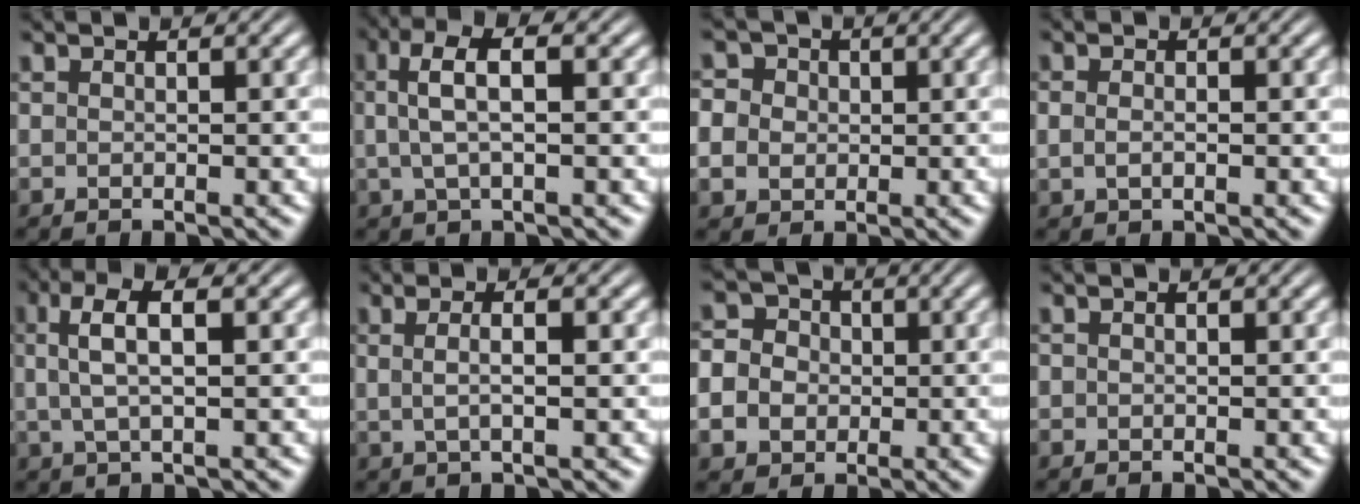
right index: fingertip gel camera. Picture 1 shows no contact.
{"total": 5.3, "force": [1.6, 2.1, 4.6], "torque": [-0.089, 0.015, 0.022]}
{"total": 6.5, "force": [0.5, 5.9, 2.7], "torque": [-0.067, -0.004, 0.000]}
{"total": 1.5, "force": [-0.1, 1.0, 1.1], "torque": [-0.028, -0.007, 0.004]}
{"total": 4.9, "force": [1.6, 1.7, 4.3], "torque": [-0.087, 0.012, 0.025]}
{"total": 2.8, "force": [0.5, 0.7, 2.7], "torque": [-0.048, 0.000, 0.011]}
{"total": 8.8, "force": [-0.3, 8.1, 3.5], "torque": [-0.090, -0.020, -0.013]}
{"total": 0.6, "force": [0.1, 0.5, 0.2], "torque": [-0.007, -0.003, 0.001]}